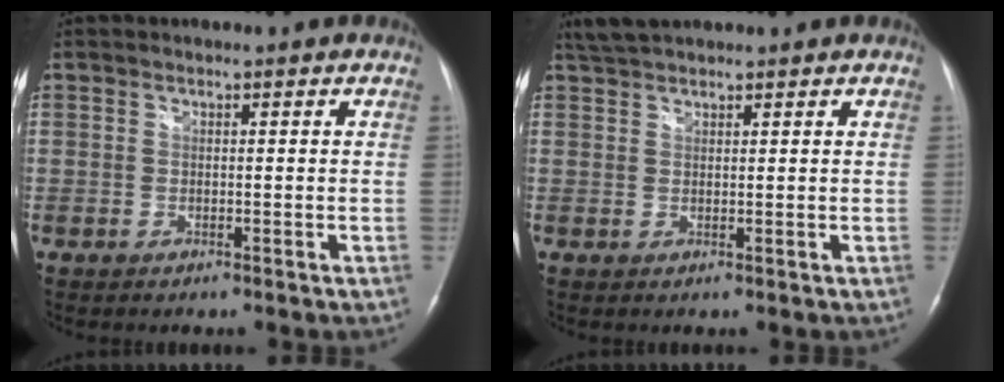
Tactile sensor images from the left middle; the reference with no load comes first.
{"total": 3.7, "force": [3.4, 0.7, 1.4], "torque": [-0.034, 0.021, 0.065]}